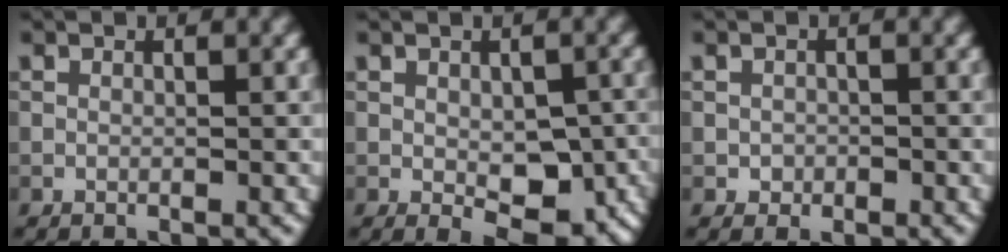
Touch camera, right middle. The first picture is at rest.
{"total": 6.7, "force": [-1.7, 3.7, 5.4], "torque": [-0.079, -0.021, -0.014]}
{"total": 1.1, "force": [-0.3, 1.0, 0.3], "torque": [-0.001, -0.003, -0.008]}